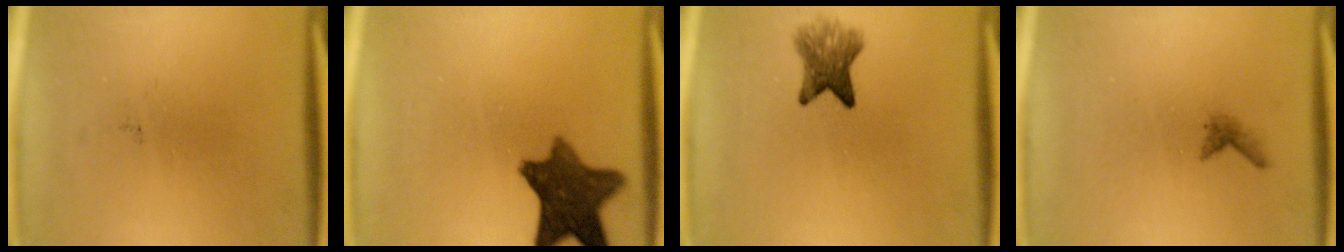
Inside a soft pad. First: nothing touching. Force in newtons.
{"total": 10.8}
{"total": 5.0}
{"total": 0.9}